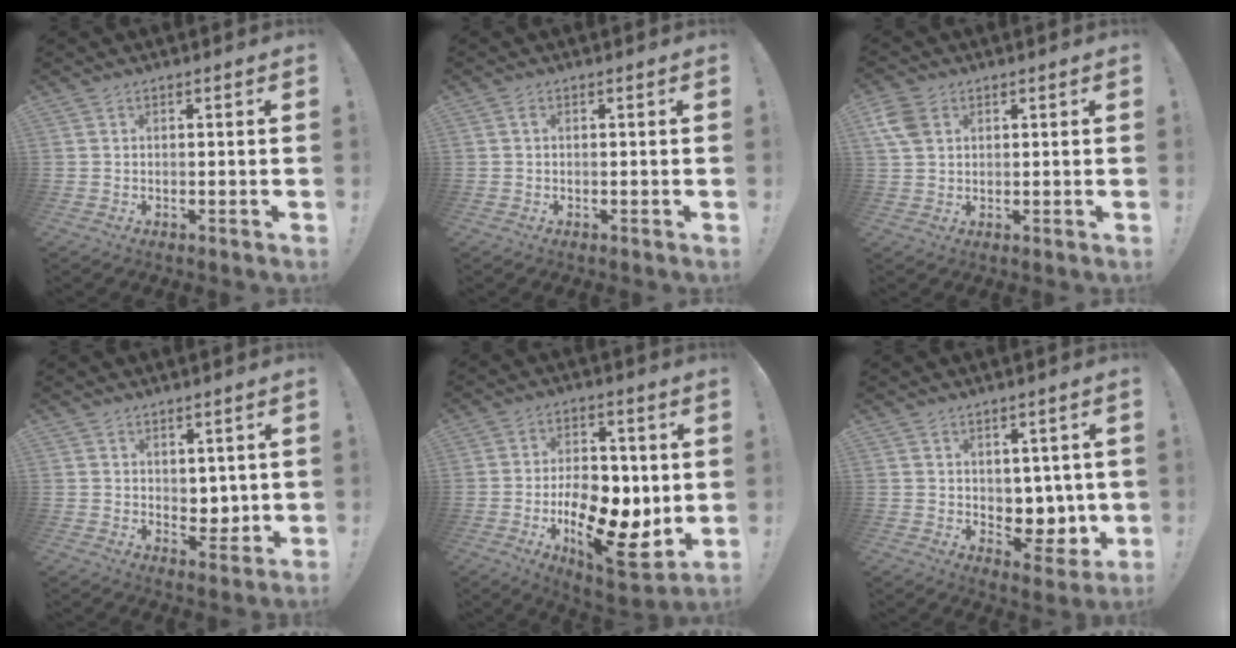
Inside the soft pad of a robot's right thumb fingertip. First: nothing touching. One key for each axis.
{"total": 0.6, "fx": 0.0, "fy": 0.2, "fz": 0.6, "tx": -0.013, "ty": 0.004, "tz": -0.001}
{"total": 6.7, "fx": 2.6, "fy": 4.7, "fz": 4.0, "tx": -0.079, "ty": -0.004, "tz": 0.051}
{"total": 5.1, "fx": 2.3, "fy": 4.2, "fz": 1.7, "tx": -0.005, "ty": -0.026, "tz": 0.044}
{"total": 18.8, "fx": -3.6, "fy": 10.4, "fz": 15.2, "tx": -0.223, "ty": -0.003, "tz": -0.048}
{"total": 7.3, "fx": 2.2, "fy": 6.1, "fz": 3.2, "tx": -0.025, "ty": -0.028, "tz": 0.053}